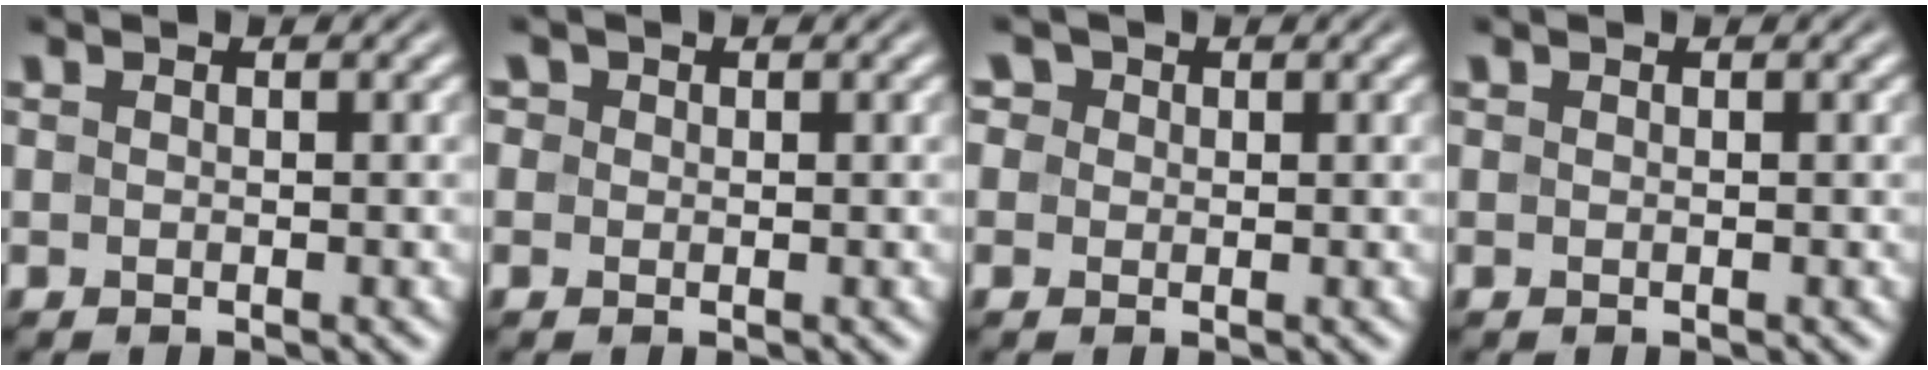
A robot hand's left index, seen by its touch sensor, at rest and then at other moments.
{"total": 1.1, "force": [0.5, 1.0, 0.3], "torque": [0.000, 0.001, -0.006]}
{"total": 2.5, "force": [1.3, 2.0, 0.9], "torque": [-0.021, 0.012, 0.002]}
{"total": 0.0}